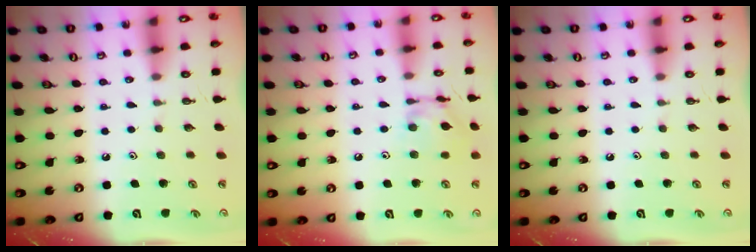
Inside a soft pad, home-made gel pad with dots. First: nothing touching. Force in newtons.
{"total": 12.3, "press": 12.3, "slide": 0.9}
{"total": 0.0}